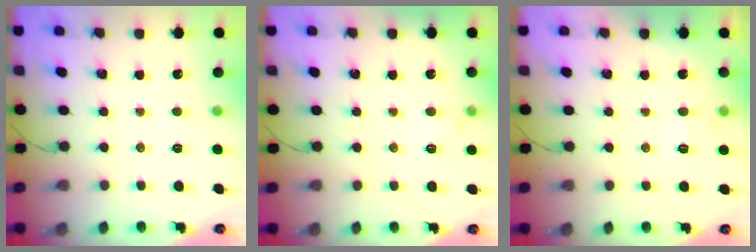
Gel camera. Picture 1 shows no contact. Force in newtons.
{"total": 4.9, "press": 4.7, "slide": 1.3}
{"total": 6.2, "press": 6.0, "slide": 1.5}